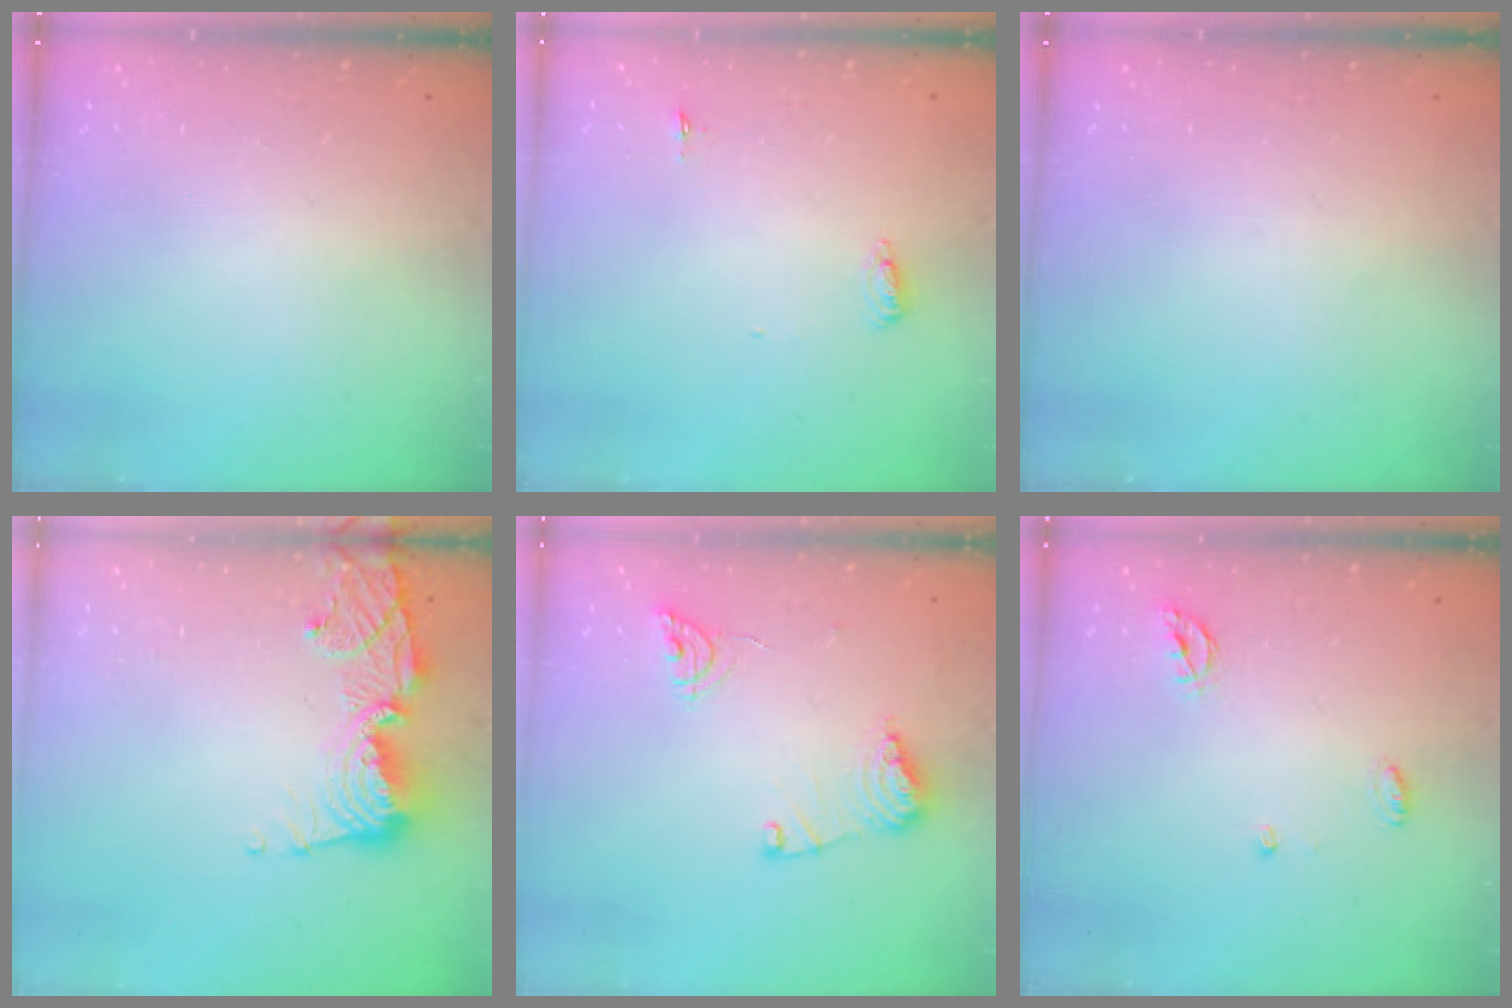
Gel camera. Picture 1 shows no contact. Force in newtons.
{"total": 4.7, "press": 4.5, "slide": 1.4}
{"total": 0.0}
{"total": 12.9, "press": 12.8, "slide": 1.6}
{"total": 11.5, "press": 11.4, "slide": 1.0}
{"total": 4.4, "press": 4.4, "slide": 0.4}